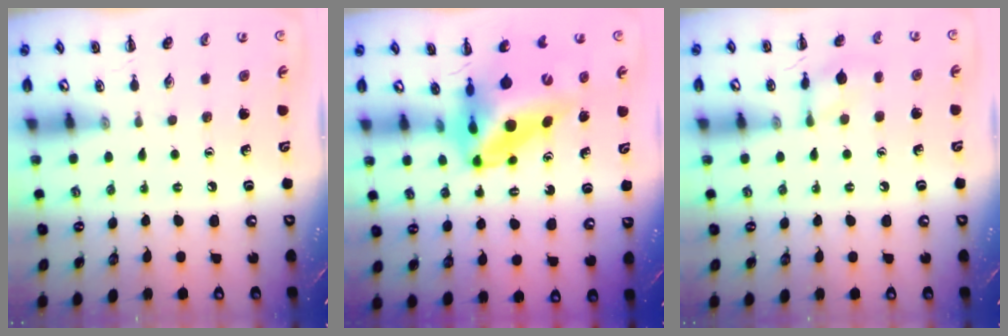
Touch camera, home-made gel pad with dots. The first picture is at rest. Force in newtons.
{"total": 10.7, "press": 10.2, "slide": 3.1}
{"total": 7.8, "press": 7.7, "slide": 1.4}